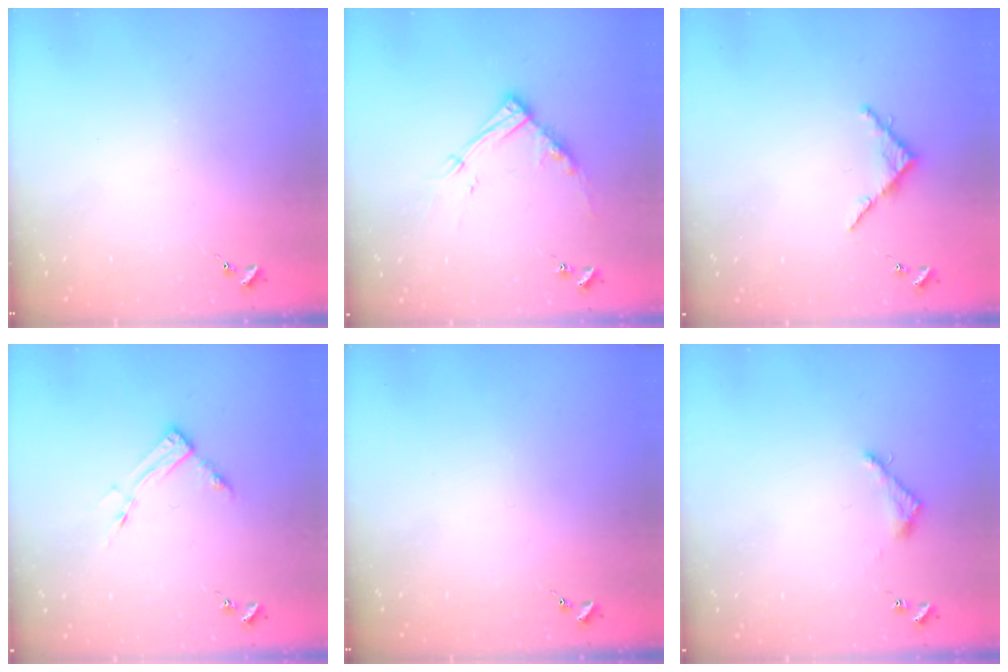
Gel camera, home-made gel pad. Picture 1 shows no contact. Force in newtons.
{"total": 13.1, "press": 13.0, "slide": 1.3}
{"total": 4.9, "press": 4.9, "slide": 0.5}
{"total": 7.4, "press": 7.4, "slide": 0.6}
{"total": 0.0}
{"total": 3.6, "press": 3.6, "slide": 0.4}